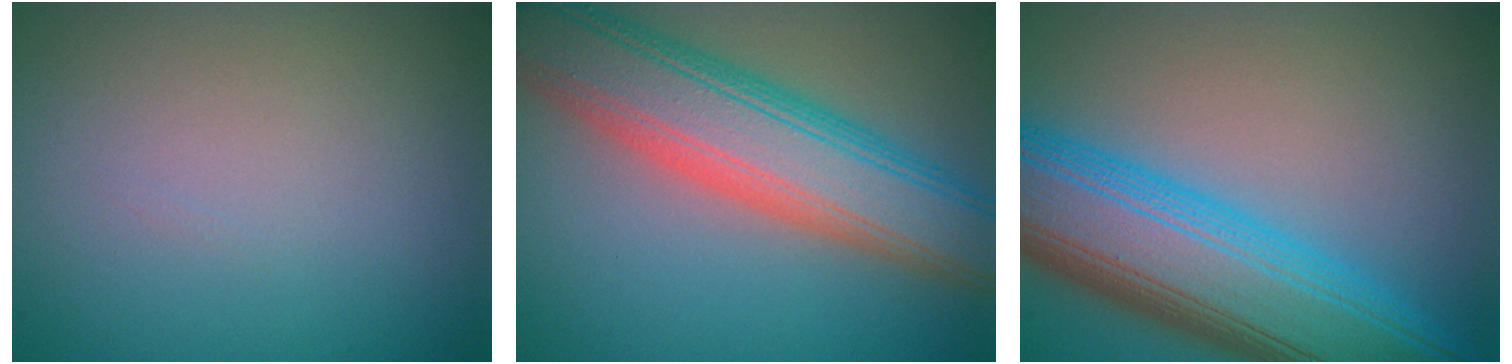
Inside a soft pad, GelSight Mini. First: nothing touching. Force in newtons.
{"total": 9.9, "press": 9.9, "slide": 0.5}
{"total": 12.4, "press": 12.4, "slide": 0.2}